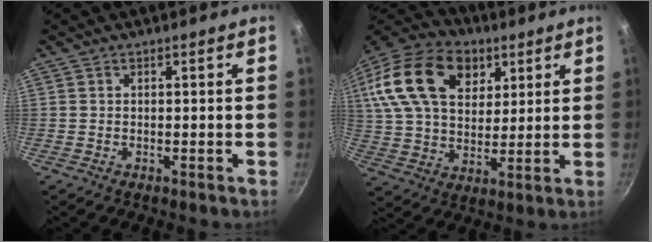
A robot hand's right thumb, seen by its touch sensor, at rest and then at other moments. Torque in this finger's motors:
{"motor_torque": [-1.21, 2.14, 1.13, -0.25, 0.19]}